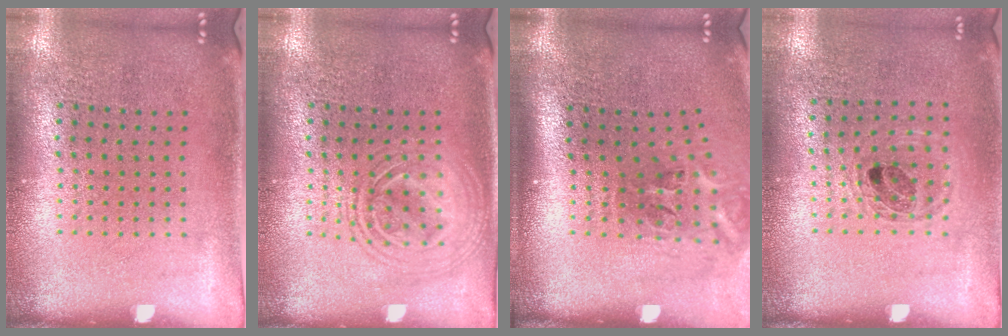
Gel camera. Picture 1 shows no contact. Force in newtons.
{"total": 1.7, "press": 1.7, "slide": 0.3}
{"total": 2.3, "press": 1.4, "slide": 1.8}
{"total": 1.0, "press": 0.9, "slide": 0.3}